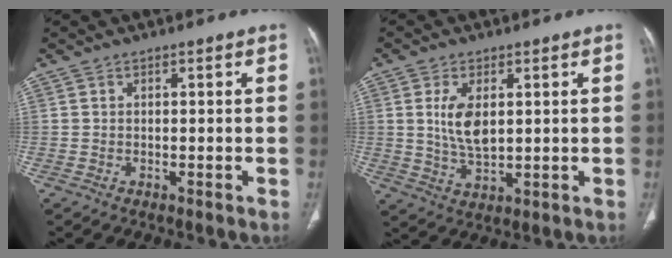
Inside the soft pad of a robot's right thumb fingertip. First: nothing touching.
{"total": 7.1, "force": [1.4, 3.6, 6.0], "torque": [-0.114, -0.011, 0.034]}